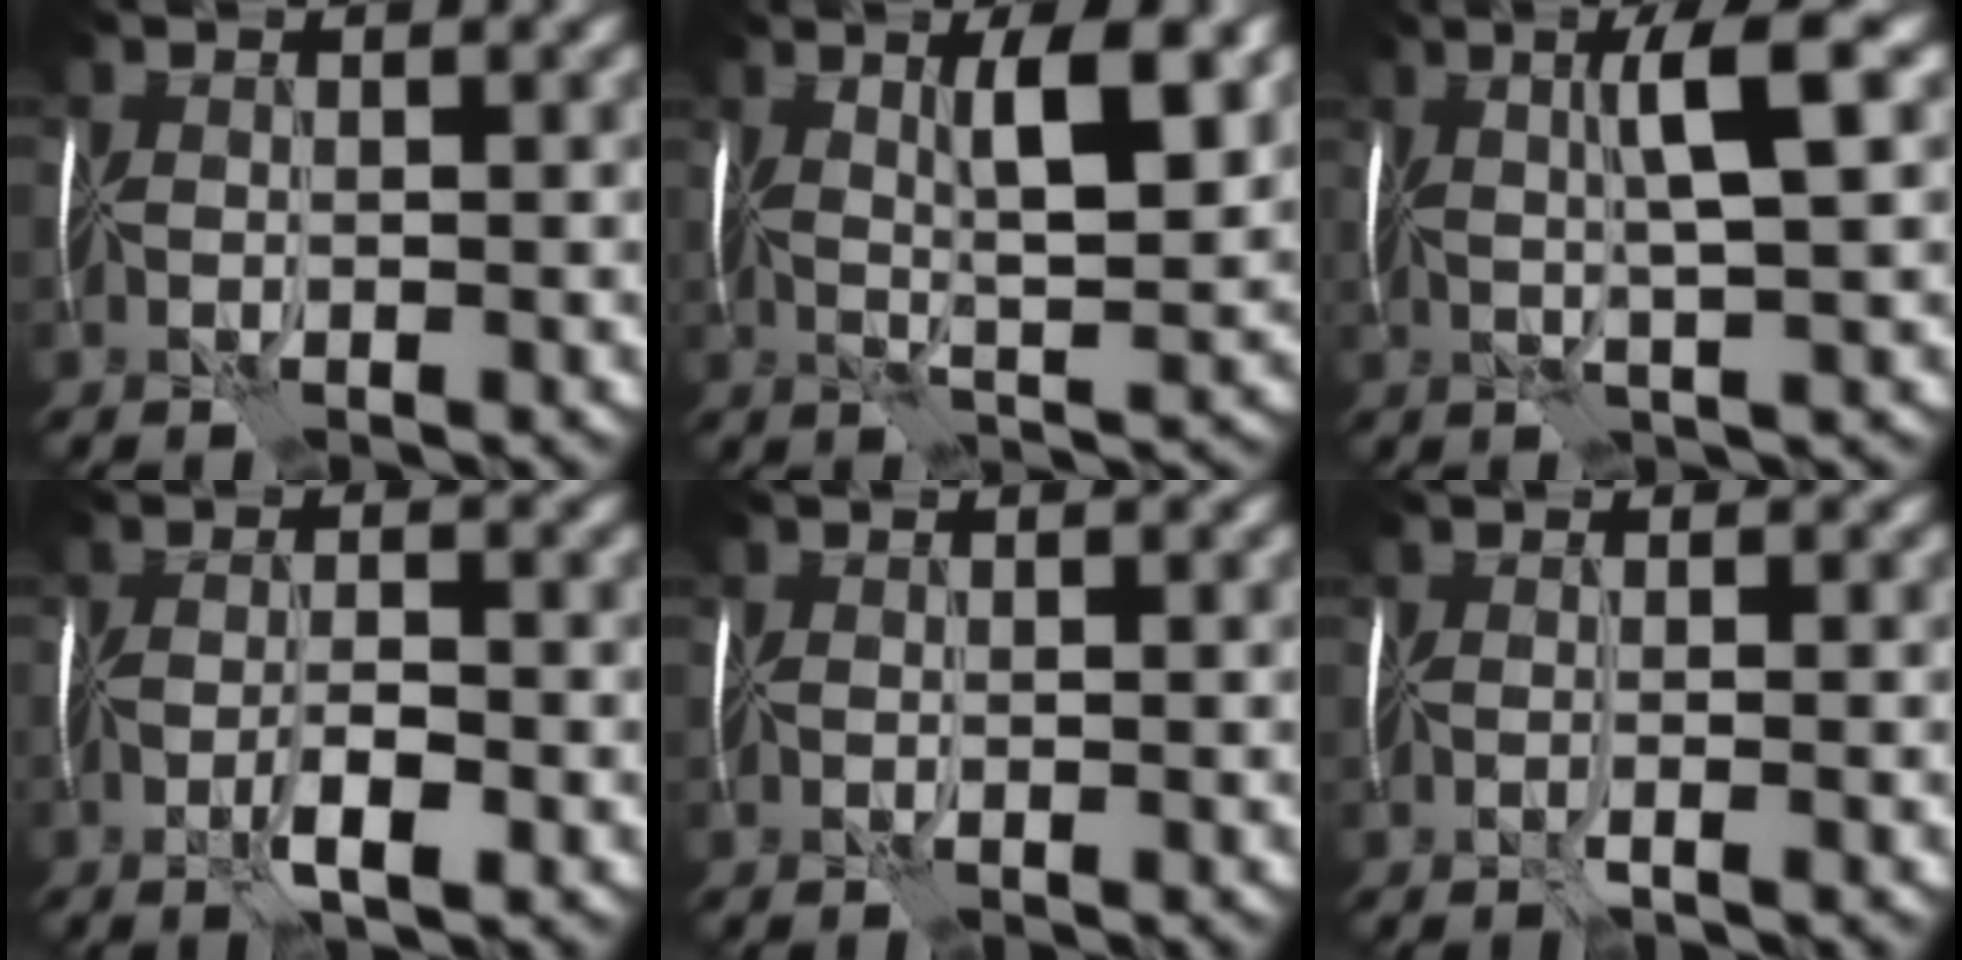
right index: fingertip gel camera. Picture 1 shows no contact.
{"total": 5.9, "force": [1.9, 0.9, 5.5], "torque": [-0.086, 0.004, 0.027]}
{"total": 4.9, "force": [1.4, -0.1, 4.7], "torque": [-0.079, 0.015, 0.019]}
{"total": 2.4, "force": [-1.1, 0.2, 2.1], "torque": [-0.041, 0.003, -0.025]}
{"total": 0.0}
{"total": 0.8, "force": [-0.1, -0.7, 0.4], "torque": [-0.004, -0.004, -0.007]}